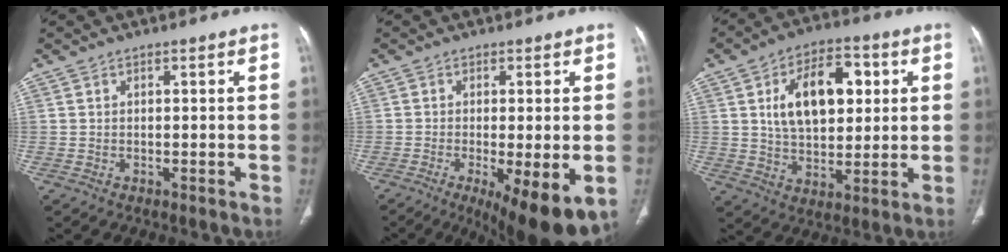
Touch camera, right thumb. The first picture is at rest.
{"total": 12.8, "force": [-5.0, 3.4, 11.3], "torque": [-0.152, -0.019, -0.069]}
{"total": 15.6, "force": [3.8, 9.2, 12.0], "torque": [-0.161, 0.004, 0.065]}